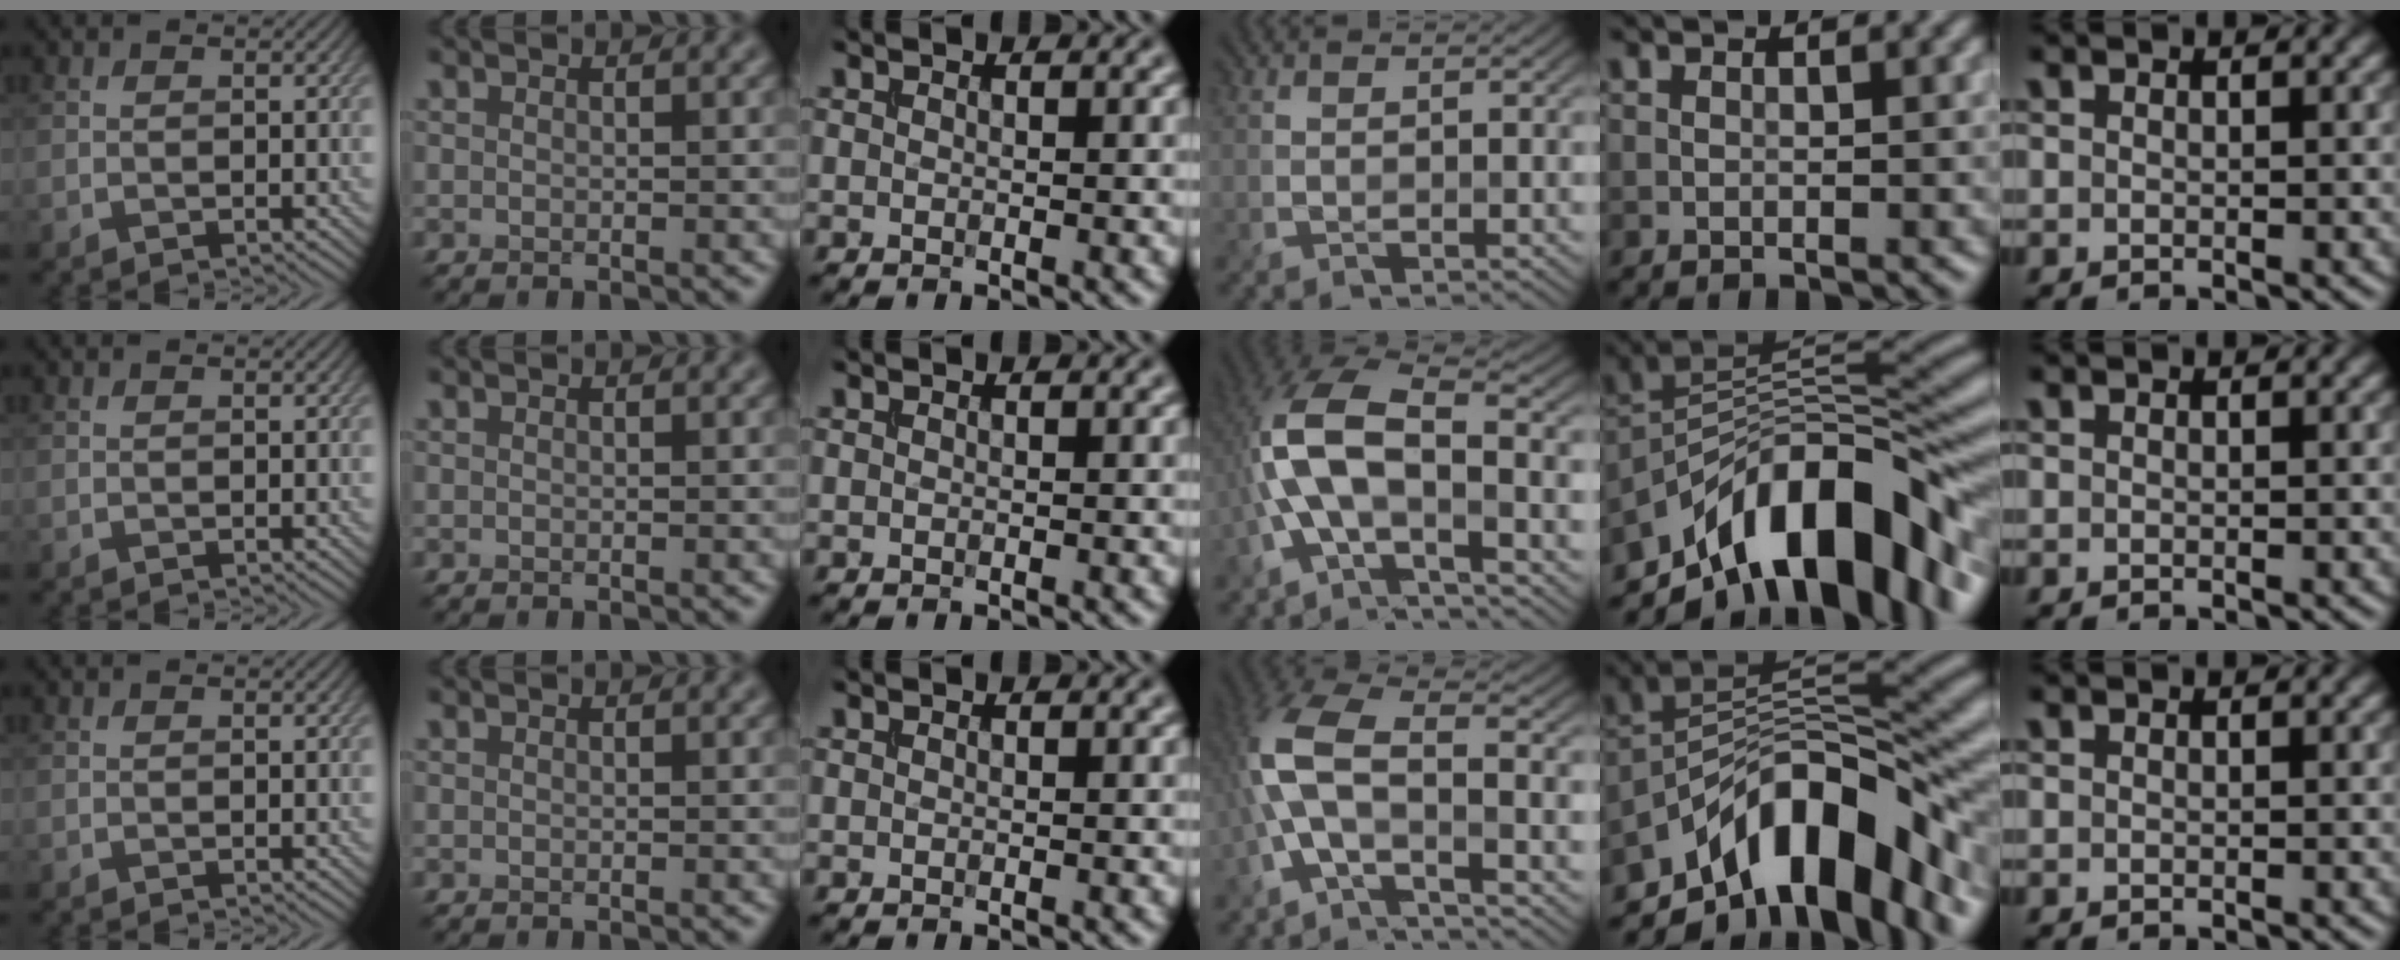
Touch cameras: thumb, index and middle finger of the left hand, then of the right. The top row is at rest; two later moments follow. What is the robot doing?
{"motion": "insert", "object": "file holder"}